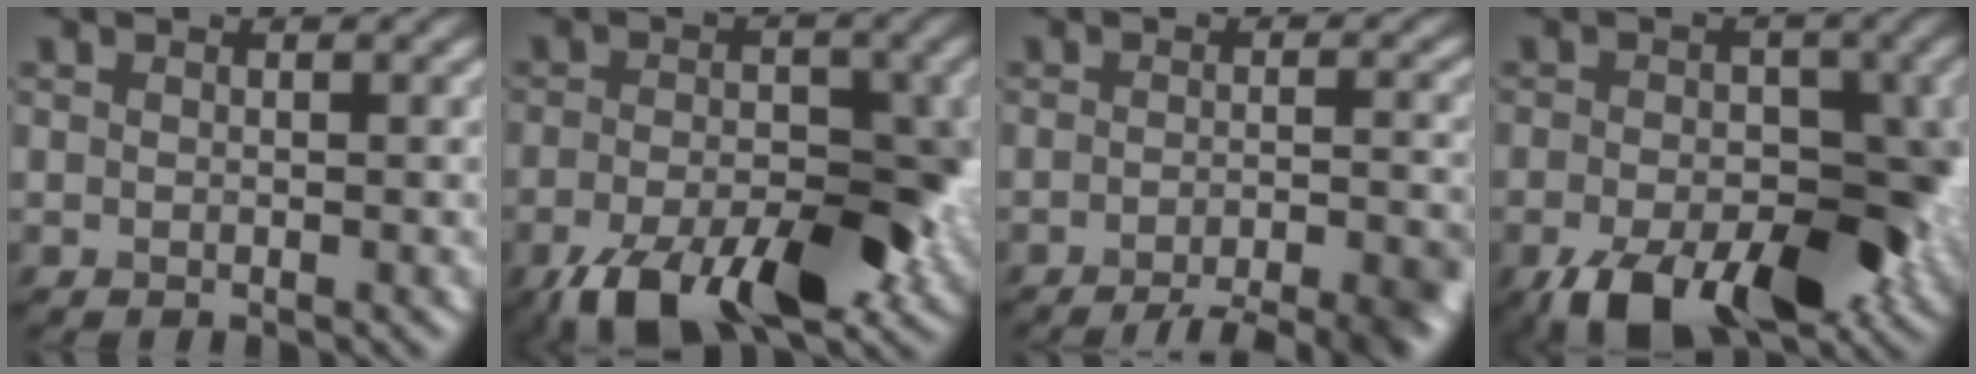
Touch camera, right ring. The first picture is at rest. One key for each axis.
{"total": 10.2, "fx": -4.9, "fy": 4.7, "fz": 7.6, "tx": -0.129, "ty": -0.007, "tz": -0.077}
{"total": 7.4, "fx": -5.1, "fy": 1.9, "fz": 5.0, "tx": -0.055, "ty": -0.011, "tz": -0.067}
{"total": 11.0, "fx": -4.9, "fy": 5.8, "fz": 7.9, "tx": -0.125, "ty": -0.018, "tz": -0.069}